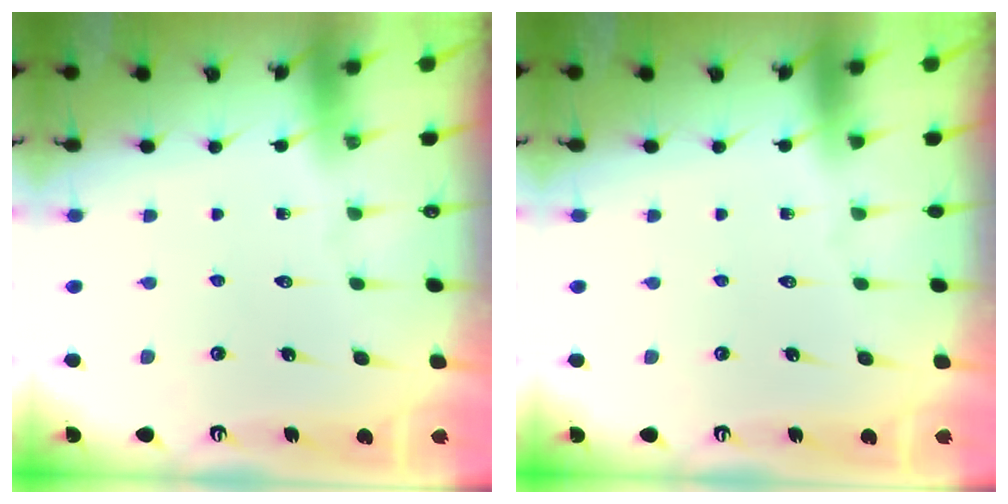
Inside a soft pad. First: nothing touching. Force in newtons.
{"total": 0.0}